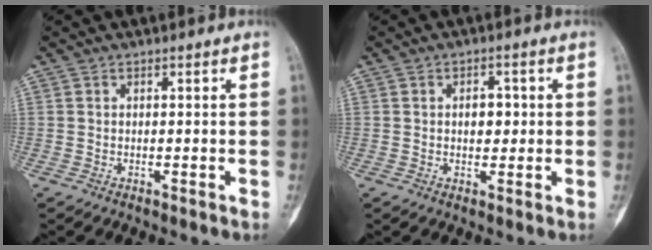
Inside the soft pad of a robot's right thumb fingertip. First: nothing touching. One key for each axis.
{"total": 3.3, "fx": 0.2, "fy": 2.1, "fz": 2.5, "tx": -0.017, "ty": 0.003, "tz": 0.000}